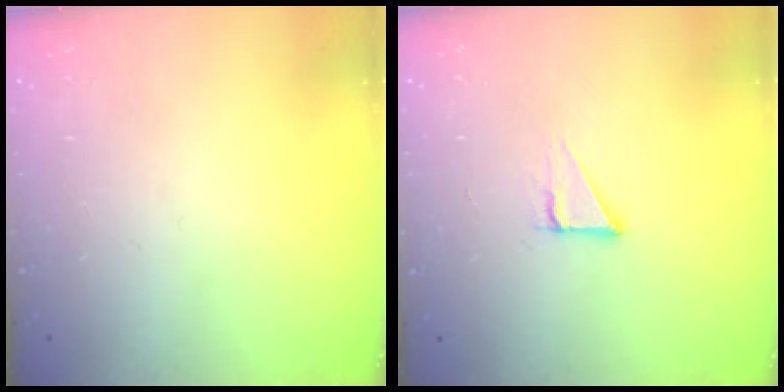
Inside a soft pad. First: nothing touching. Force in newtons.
{"total": 2.9, "press": 2.9, "slide": 0.1}